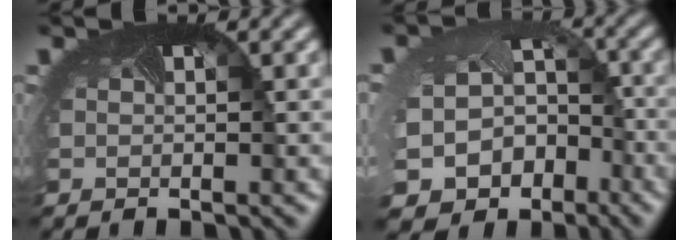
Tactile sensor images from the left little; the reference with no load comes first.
{"total": 11.7, "force": [-6.3, 9.1, 3.9], "torque": [-0.086, -0.066, -0.081]}